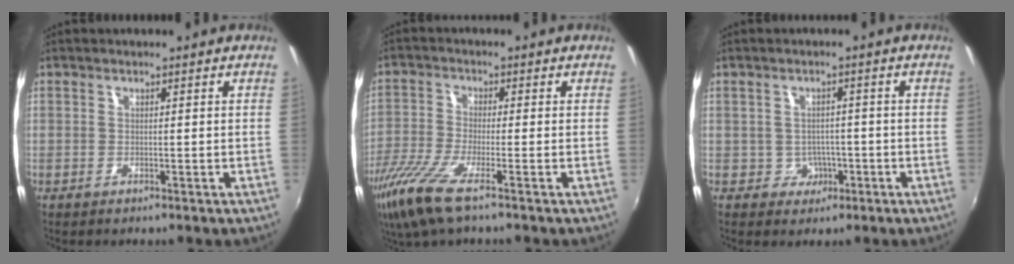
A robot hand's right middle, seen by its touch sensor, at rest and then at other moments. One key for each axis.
{"total": 9.3, "fx": -6.1, "fy": 1.1, "fz": 7.0, "tx": -0.166, "ty": -0.030, "tz": -0.123}
{"total": 3.4, "fx": -1.1, "fy": 3.2, "fz": 0.3, "tx": -0.011, "ty": 0.008, "tz": -0.010}